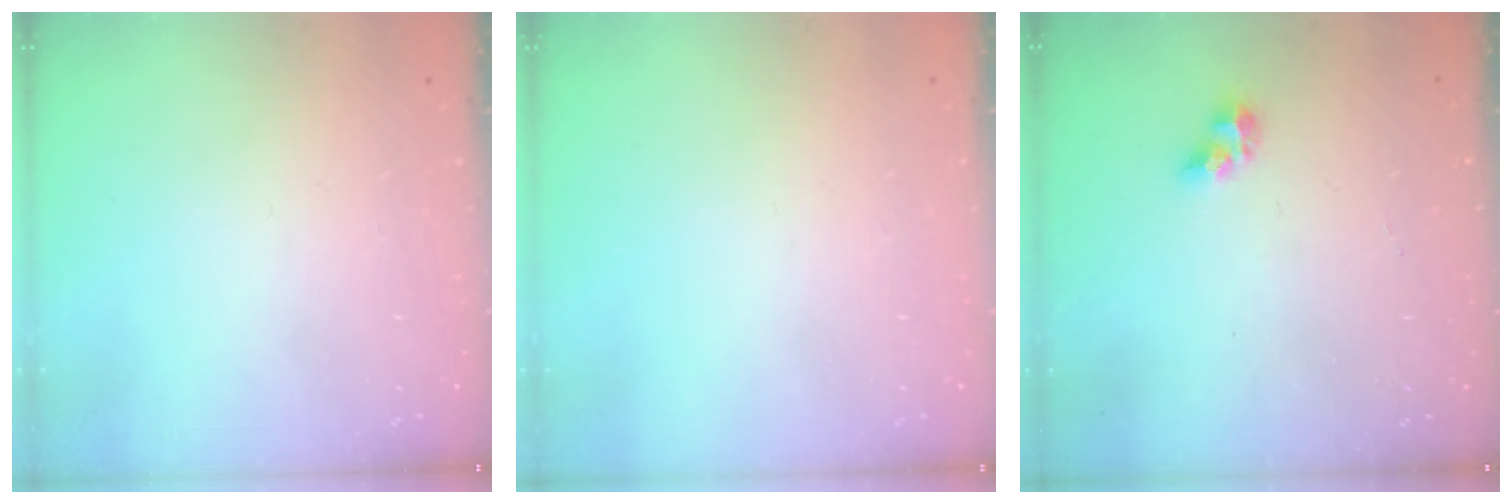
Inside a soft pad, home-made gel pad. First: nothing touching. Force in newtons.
{"total": 0.0}
{"total": 5.3, "press": 5.3, "slide": 0.3}